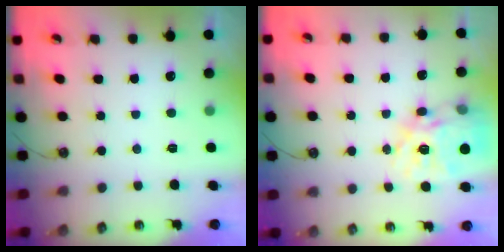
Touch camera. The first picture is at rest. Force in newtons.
{"total": 20.4, "press": 20.3, "slide": 1.8}